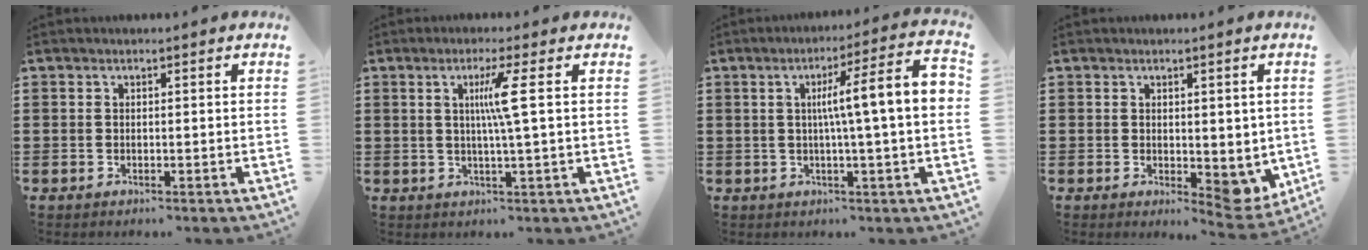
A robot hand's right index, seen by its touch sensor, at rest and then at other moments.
{"total": 5.0, "force": [0.9, -0.9, 4.8], "torque": [-0.093, -0.006, 0.008]}
{"total": 8.8, "force": [0.6, 0.1, 8.8], "torque": [-0.153, -0.006, 0.000]}
{"total": 3.8, "force": [0.6, 2.6, 2.7], "torque": [-0.029, 0.000, 0.010]}